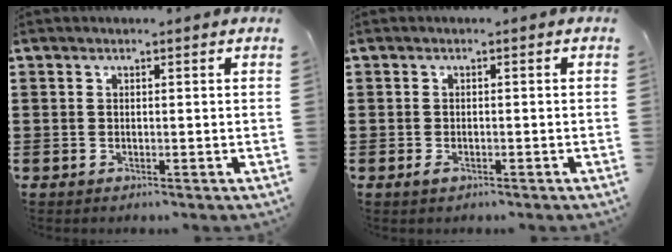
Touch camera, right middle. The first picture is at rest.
{"total": 0.7, "force": [-0.3, 0.4, 0.5], "torque": [-0.011, -0.003, -0.006]}